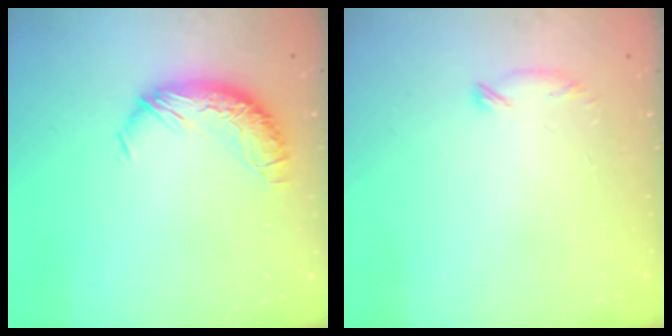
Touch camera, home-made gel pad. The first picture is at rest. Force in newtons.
{"total": 6.7, "press": 6.7, "slide": 0.9}